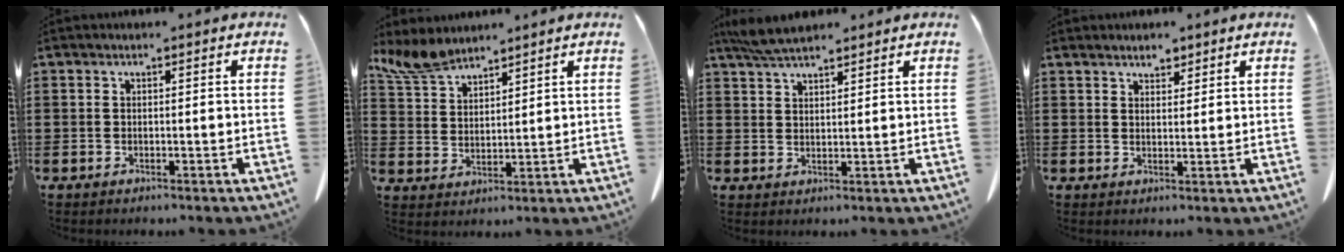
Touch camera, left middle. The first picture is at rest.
{"total": 6.1, "force": [5.2, 2.3, 2.4], "torque": [-0.068, -0.012, 0.096]}
{"total": 4.7, "force": [4.0, 0.9, 2.2], "torque": [-0.053, -0.006, 0.074]}
{"total": 2.3, "force": [2.2, 0.8, 0.4], "torque": [-0.013, 0.002, 0.043]}